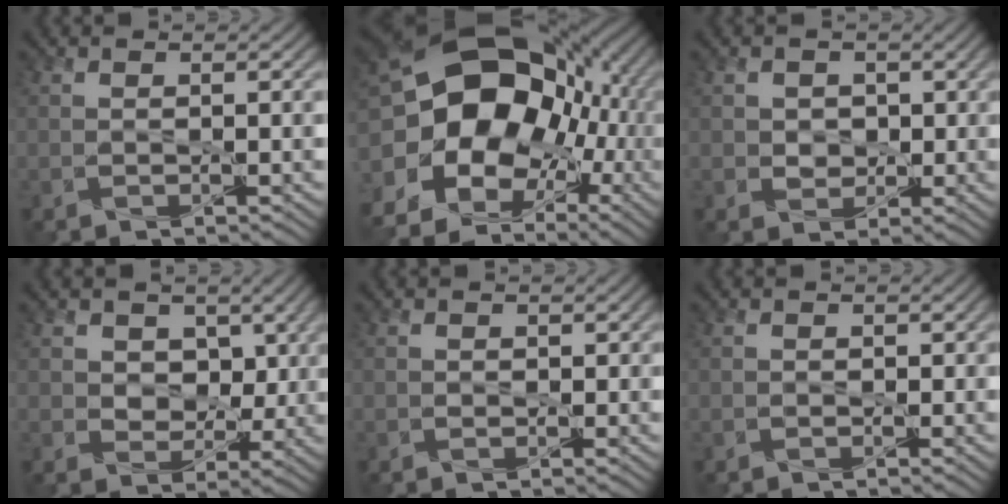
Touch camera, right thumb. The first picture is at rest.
{"total": 22.6, "force": [2.0, 17.5, 14.1], "torque": [-0.292, 0.002, 0.029]}
{"total": 3.2, "force": [0.2, 2.9, 1.5], "torque": [-0.048, -0.002, 0.002]}
{"total": 7.3, "force": [1.2, 5.4, 4.8], "torque": [-0.095, -0.009, 0.008]}
{"total": 0.9, "force": [-0.2, 0.8, 0.3], "torque": [-0.010, -0.002, -0.006]}
{"total": 0.7, "force": [-0.3, 0.6, 0.1], "torque": [-0.006, -0.002, -0.008]}